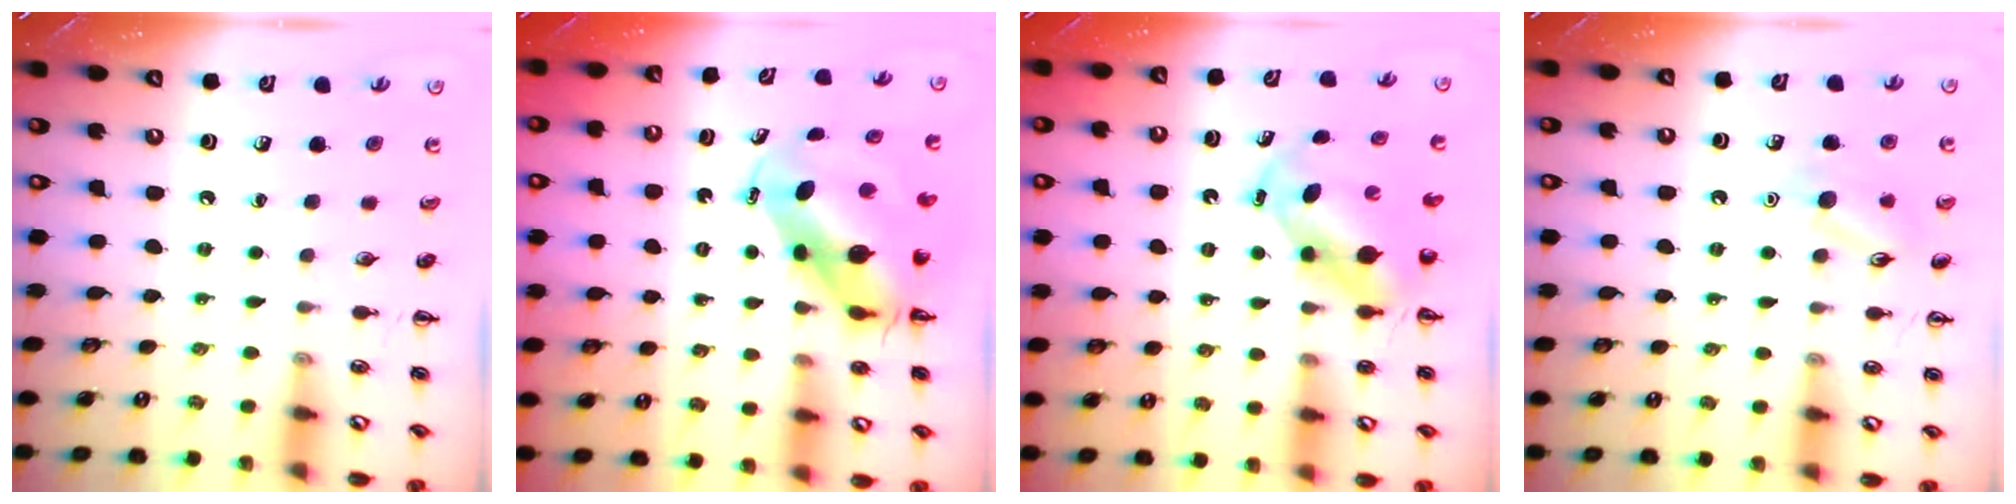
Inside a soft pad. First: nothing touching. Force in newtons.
{"total": 7.5, "press": 7.2, "slide": 2.2}
{"total": 5.5, "press": 5.3, "slide": 1.4}
{"total": 8.8, "press": 8.7, "slide": 1.2}